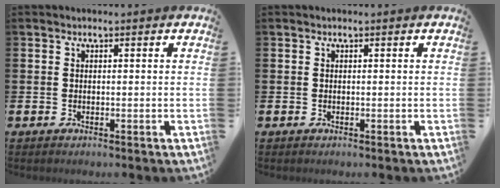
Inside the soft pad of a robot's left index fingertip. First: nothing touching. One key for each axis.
{"total": 0.0}